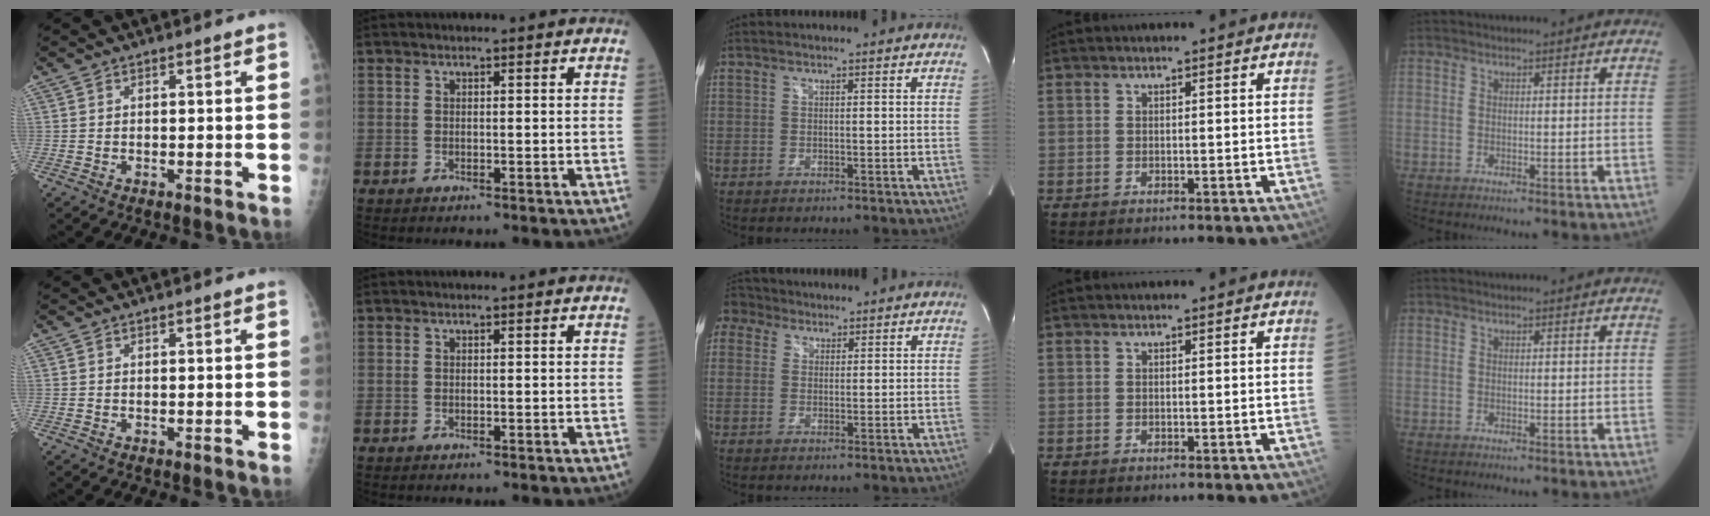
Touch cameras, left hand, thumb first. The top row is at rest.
{"middle": {"total": 3.9, "force": [2.7, 2.7, 0.2], "torque": [-0.010, 0.026, 0.050]}}